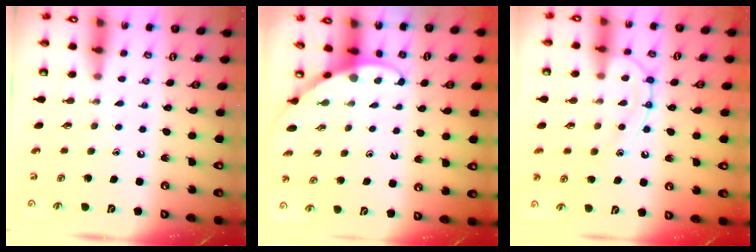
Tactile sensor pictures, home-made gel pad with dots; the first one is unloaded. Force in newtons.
{"total": 3.0, "press": 3.0, "slide": 0.1}
{"total": 14.3, "press": 14.3, "slide": 1.5}